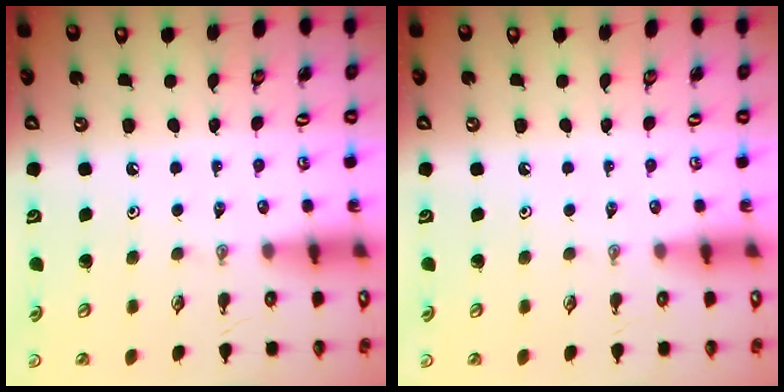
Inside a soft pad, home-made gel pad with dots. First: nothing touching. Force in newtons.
{"total": 0.0}